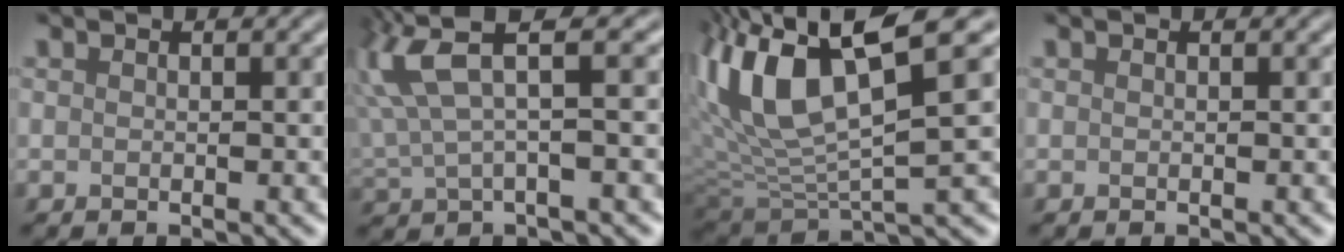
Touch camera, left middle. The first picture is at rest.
{"total": 4.9, "force": [2.2, 0.9, 4.3], "torque": [-0.129, 0.006, 0.067]}
{"total": 8.3, "force": [2.3, 2.7, 7.5], "torque": [-0.171, -0.003, 0.071]}
{"total": 0.0}